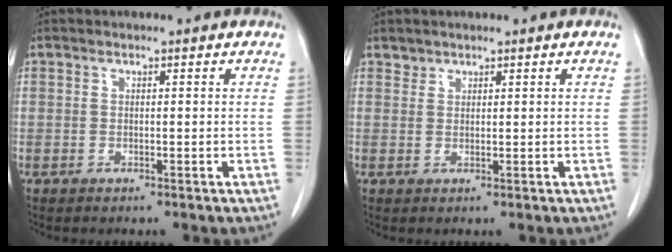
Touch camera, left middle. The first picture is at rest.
{"total": 0.9, "force": [0.8, 0.4, -0.2], "torque": [0.009, 0.000, 0.012]}